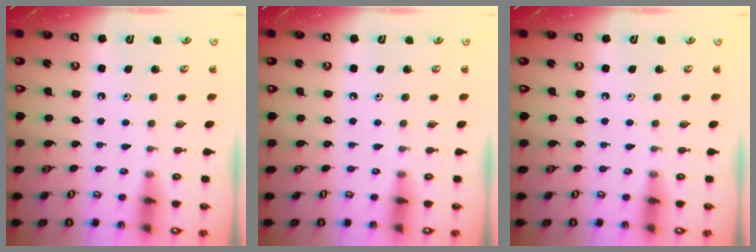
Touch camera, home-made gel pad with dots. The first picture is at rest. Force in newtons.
{"total": 0.0}
{"total": 0.0}